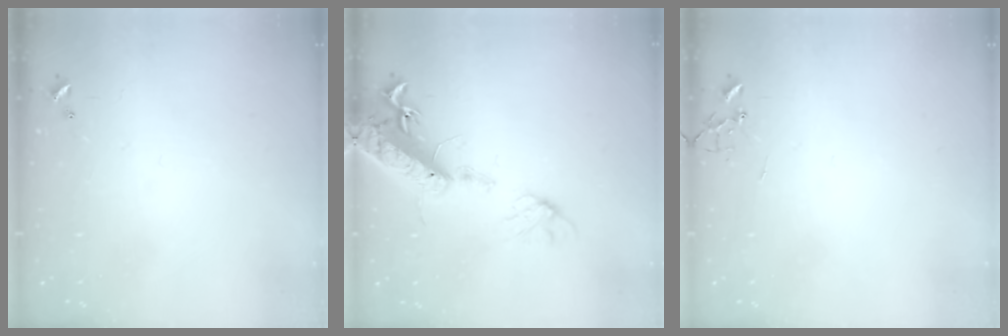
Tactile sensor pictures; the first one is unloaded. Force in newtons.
{"total": 17.9, "press": 17.4, "slide": 3.9}
{"total": 0.0}